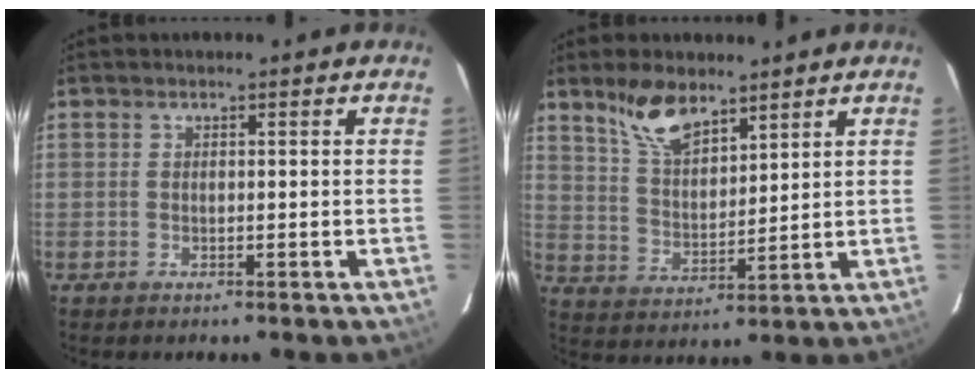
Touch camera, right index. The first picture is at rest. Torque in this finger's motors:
{"motor_torque": [0.82, 0.82, 0.28, 0.08]}